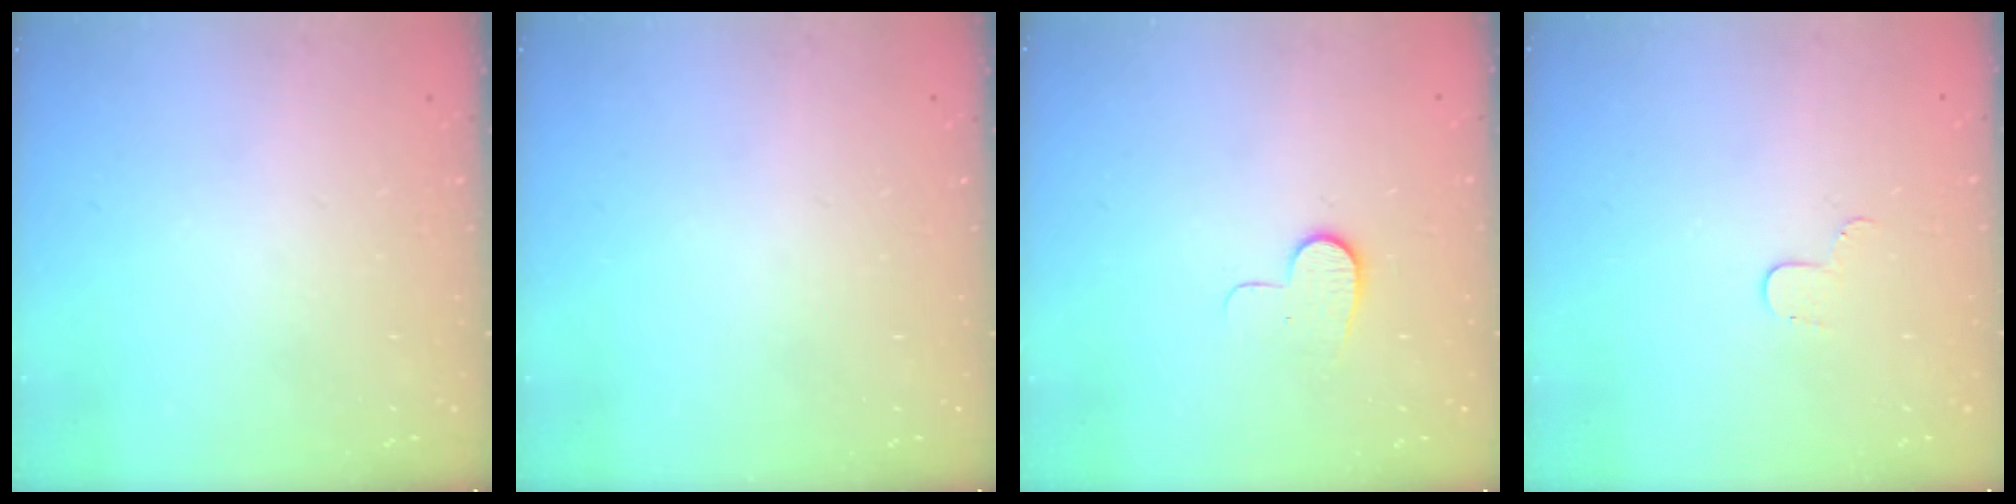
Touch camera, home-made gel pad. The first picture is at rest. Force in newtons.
{"total": 0.0}
{"total": 7.0, "press": 7.0, "slide": 0.6}
{"total": 3.5, "press": 3.5, "slide": 0.4}